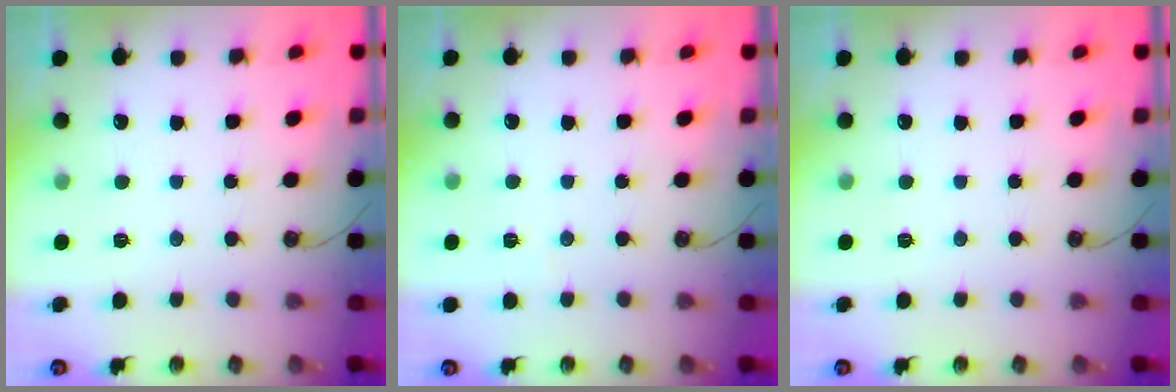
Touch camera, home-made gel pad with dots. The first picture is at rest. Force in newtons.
{"total": 1.6, "press": 1.4, "slide": 0.7}
{"total": 0.0}